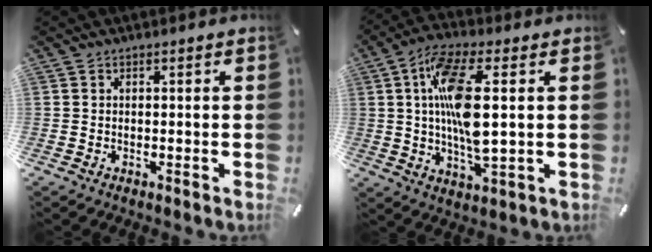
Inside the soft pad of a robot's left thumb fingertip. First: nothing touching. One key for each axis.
{"total": 14.0, "fx": 1.8, "fy": 4.4, "fz": 13.2, "tx": -0.273, "ty": -0.005, "tz": 0.026}